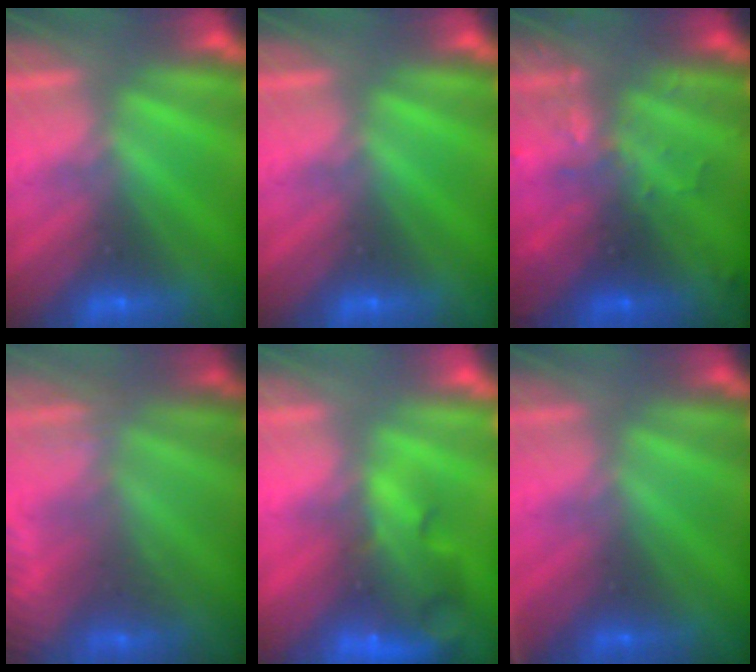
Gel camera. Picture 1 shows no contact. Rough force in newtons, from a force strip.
{"total": 0.0}
{"total": 3.0}
{"total": 3.6}
{"total": 10.1}
{"total": 2.5}